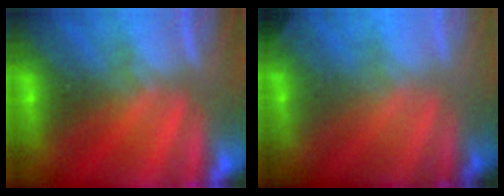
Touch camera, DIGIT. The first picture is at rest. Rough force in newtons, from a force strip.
{"total": 1.9}